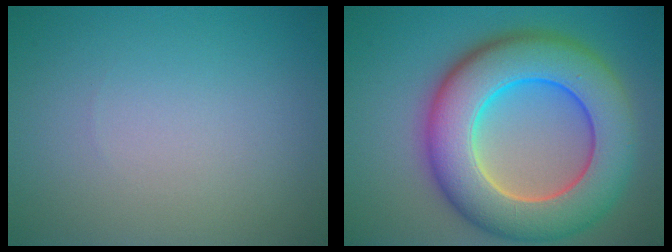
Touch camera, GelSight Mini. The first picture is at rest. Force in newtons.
{"total": 12.3, "press": 12.3, "slide": 0.5}